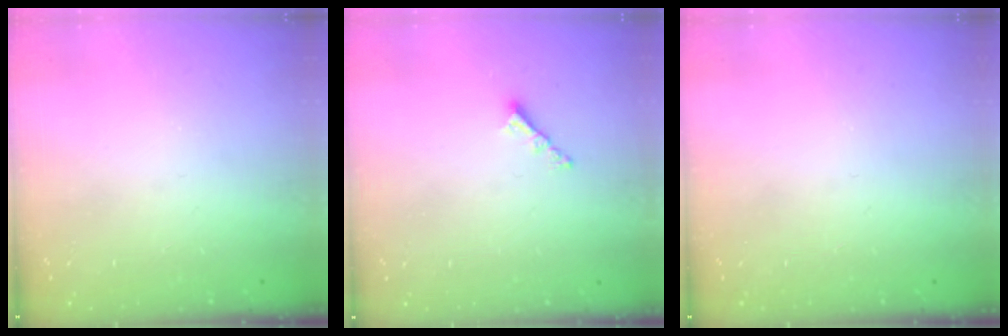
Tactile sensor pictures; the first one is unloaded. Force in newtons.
{"total": 2.9, "press": 2.9, "slide": 0.5}
{"total": 0.0}